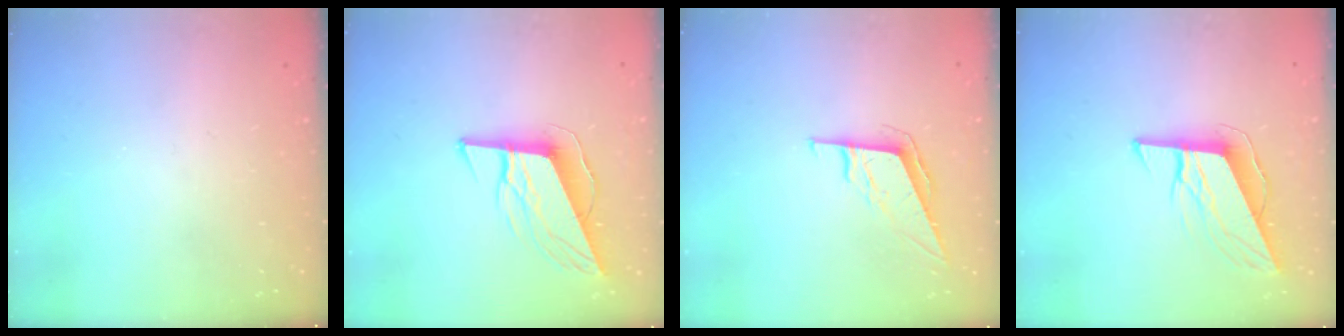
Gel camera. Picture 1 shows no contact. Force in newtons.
{"total": 13.0, "press": 12.6, "slide": 3.2}
{"total": 7.4, "press": 7.1, "slide": 2.2}
{"total": 9.8, "press": 9.6, "slide": 2.3}